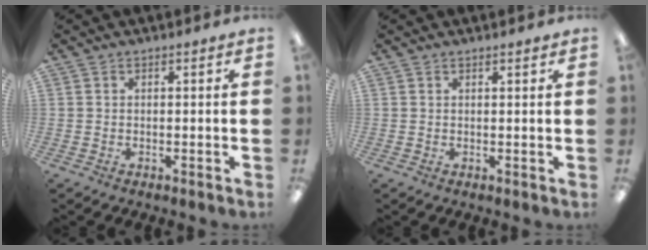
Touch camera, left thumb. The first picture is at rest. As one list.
[{"total": 0.8, "force": [0.8, 0.1, 0.1], "torque": [-0.002, 0.000, 0.015]}]